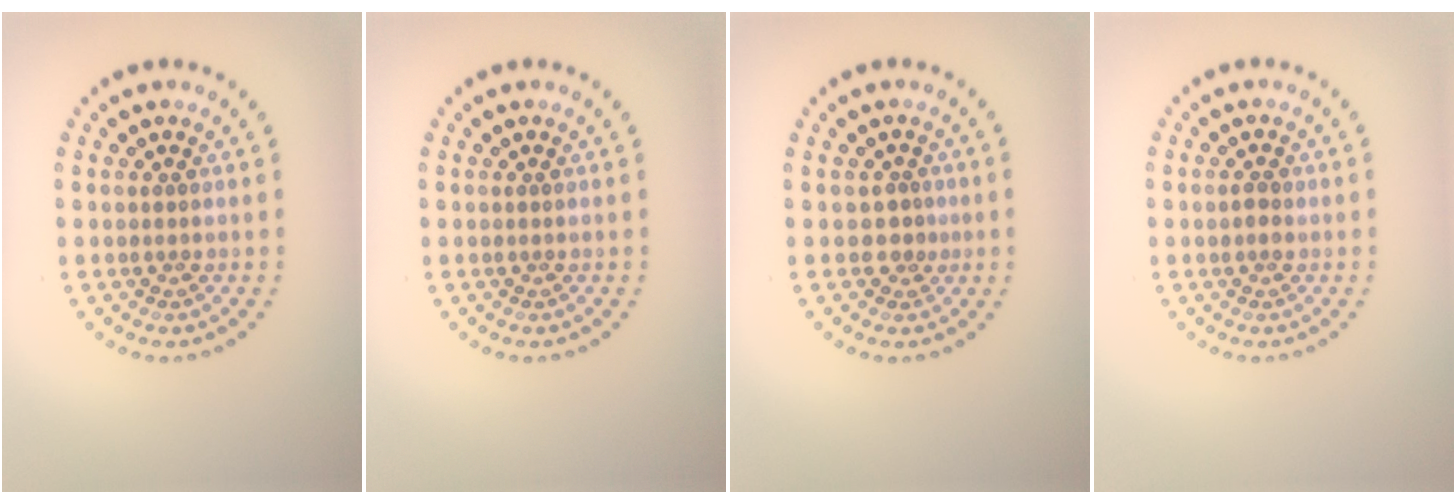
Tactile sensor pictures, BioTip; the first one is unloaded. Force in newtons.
{"total": 0.0}
{"total": 1.6, "press": 1.3, "slide": 1.0}
{"total": 1.0, "press": 1.0, "slide": 0.3}